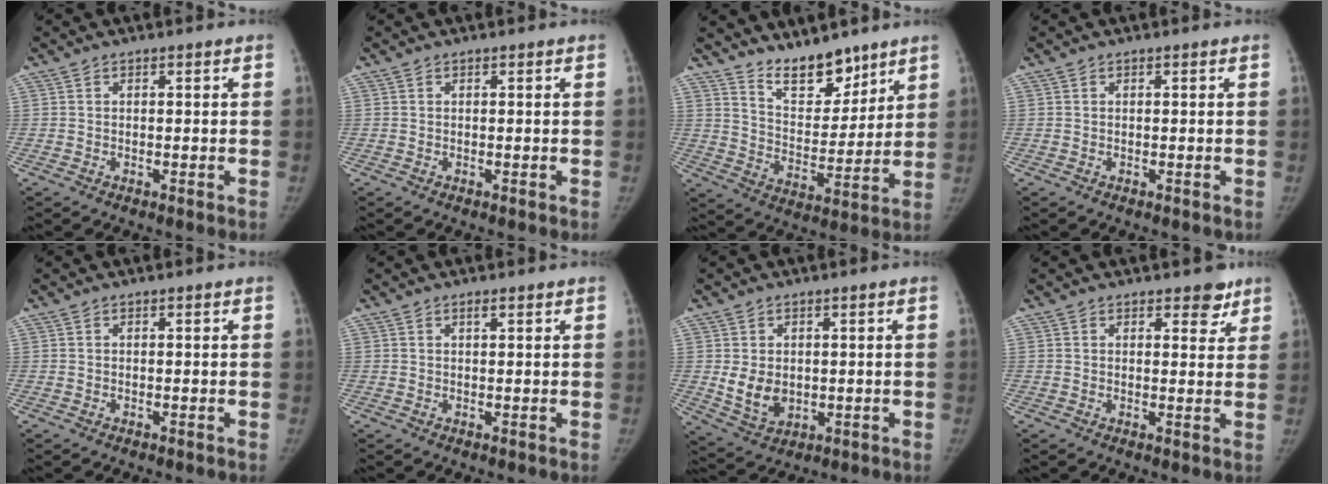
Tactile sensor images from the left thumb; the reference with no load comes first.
{"total": 0.0}
{"total": 11.4, "force": [9.3, 4.6, 4.8], "torque": [-0.048, -0.076, 0.170]}
{"total": 0.0}
{"total": 0.0}
{"total": 0.9, "force": [0.6, 0.2, 0.6], "torque": [-0.011, -0.002, 0.010]}
{"total": 6.3, "force": [0.2, 4.7, 4.1], "torque": [-0.058, -0.015, 0.020]}
{"total": 3.8, "force": [2.6, 2.0, 1.9], "torque": [0.005, -0.014, 0.031]}